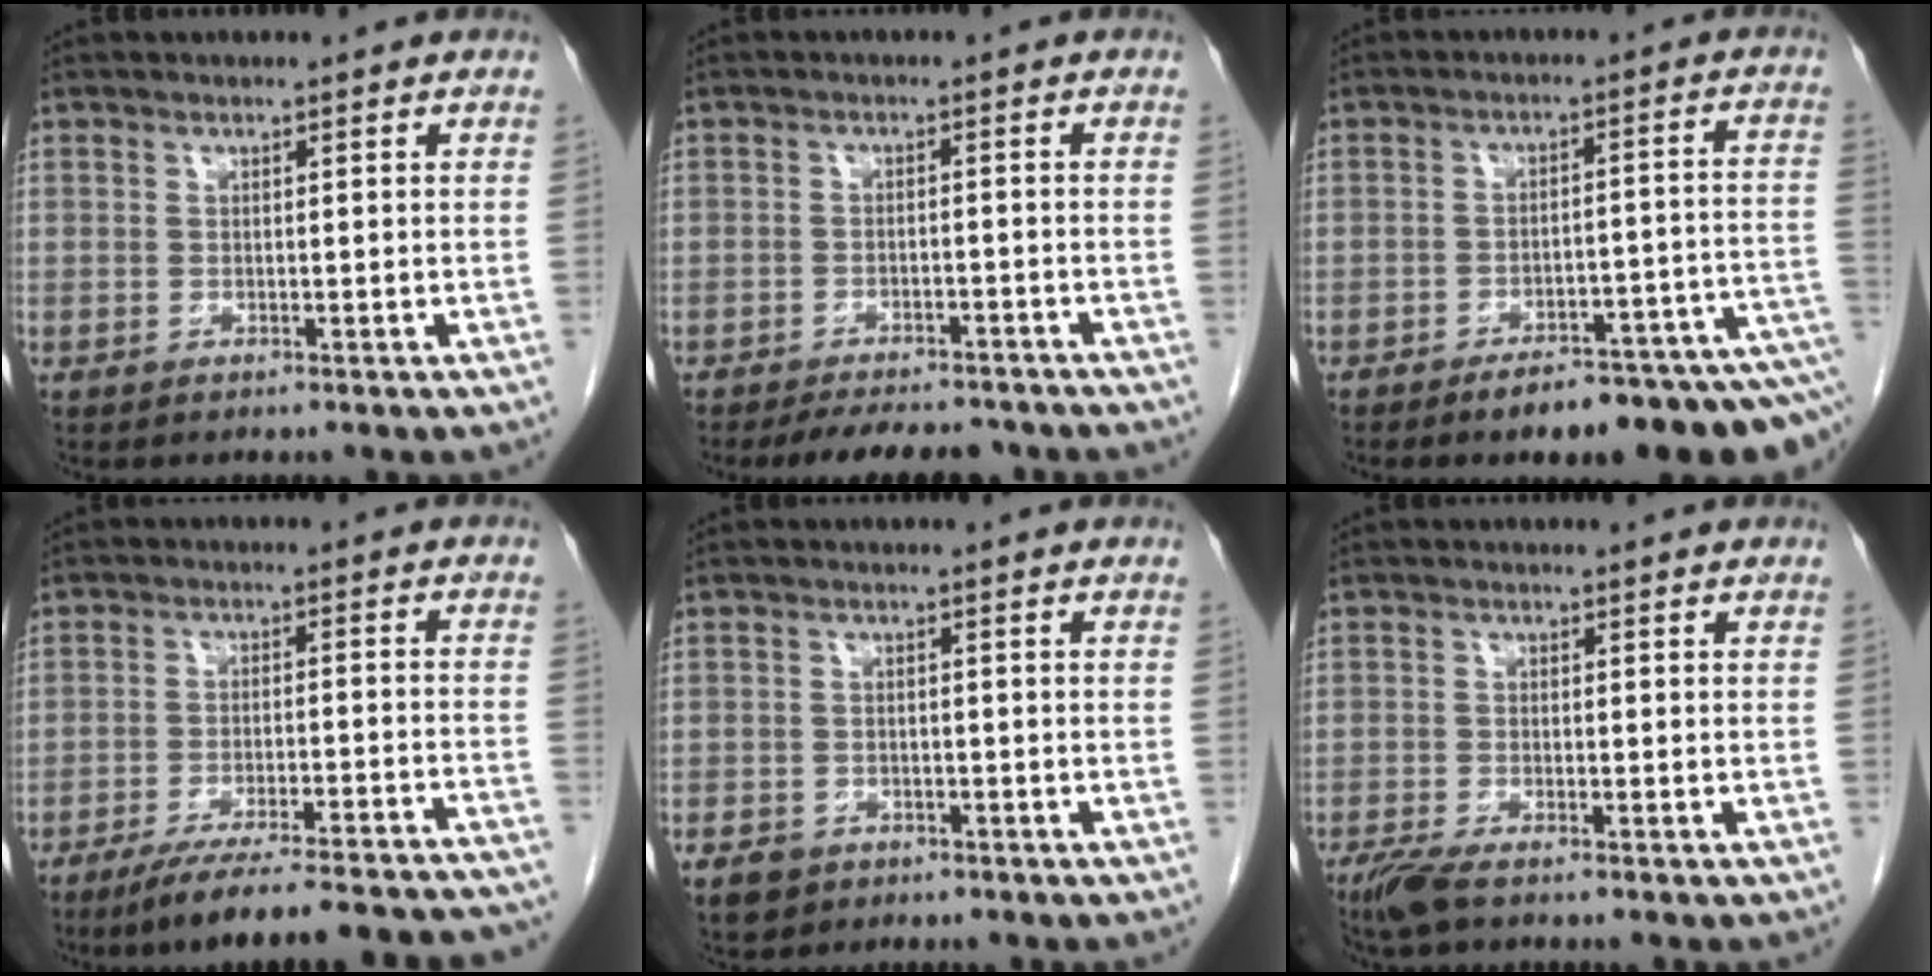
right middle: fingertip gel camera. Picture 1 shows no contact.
{"total": 9.3, "force": [-8.3, 2.6, 3.2], "torque": [-0.042, -0.002, -0.110]}
{"total": 13.9, "force": [-11.0, 2.1, 8.2], "torque": [-0.041, 0.035, -0.143]}
{"total": 23.8, "force": [-21.6, 1.4, 9.7], "torque": [-0.089, -0.019, -0.287]}
{"total": 3.3, "force": [-2.2, 2.4, 0.8], "torque": [-0.017, 0.005, -0.030]}
{"total": 3.5, "force": [-2.7, 0.5, 2.1], "torque": [-0.048, -0.010, -0.053]}